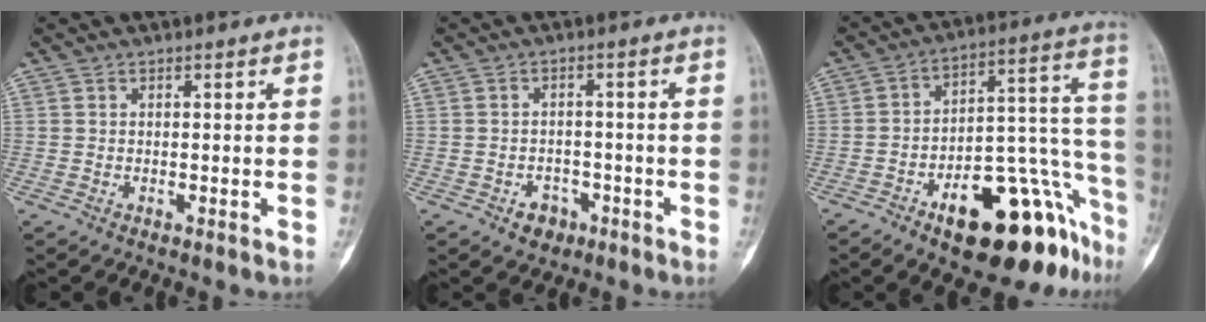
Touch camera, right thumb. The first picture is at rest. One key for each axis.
{"total": 3.7, "fx": -2.0, "fy": 2.8, "fz": 1.3, "tx": -0.001, "ty": 0.017, "tz": -0.026}
{"total": 23.4, "fx": -13.1, "fy": 9.5, "fz": 16.9, "tx": -0.136, "ty": 0.113, "tz": -0.186}